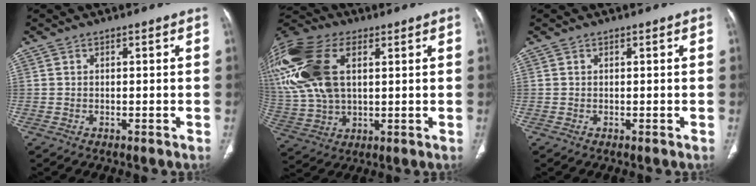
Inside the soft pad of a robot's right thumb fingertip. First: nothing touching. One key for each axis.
{"total": 25.6, "fx": 8.0, "fy": 15.2, "fz": 19.0, "tx": -0.469, "ty": 0.021, "tz": 0.155}
{"total": 0.0}